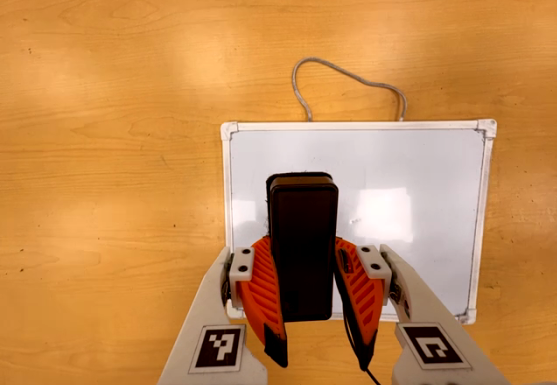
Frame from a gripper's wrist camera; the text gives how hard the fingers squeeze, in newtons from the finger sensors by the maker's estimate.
{"total": 7.8, "left": 7.0, "right": 8.5}